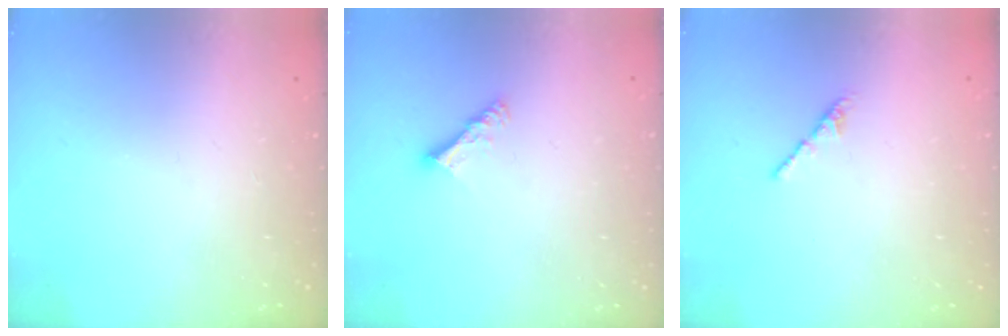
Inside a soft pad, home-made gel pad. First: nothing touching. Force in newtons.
{"total": 6.1, "press": 6.1, "slide": 0.5}
{"total": 2.4, "press": 2.3, "slide": 0.8}